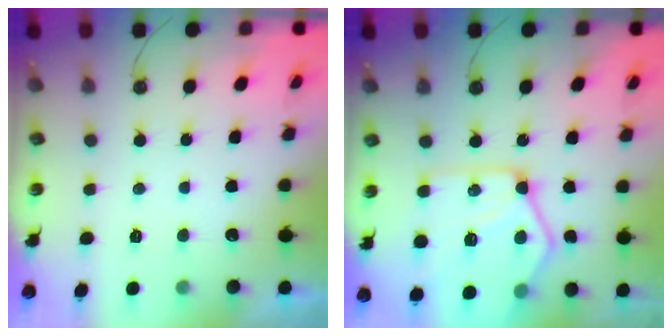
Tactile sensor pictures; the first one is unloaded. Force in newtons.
{"total": 17.3, "press": 17.2, "slide": 1.5}